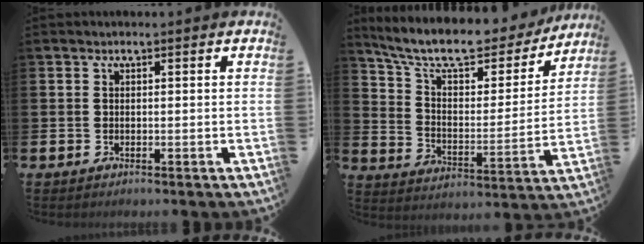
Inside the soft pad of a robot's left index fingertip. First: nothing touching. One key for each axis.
{"total": 10.8, "fx": 9.3, "fy": 2.9, "fz": 4.5, "tx": -0.125, "ty": -0.057, "tz": 0.158}